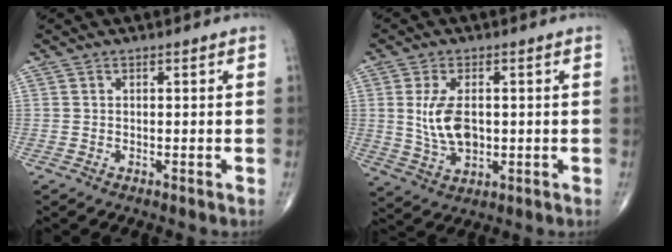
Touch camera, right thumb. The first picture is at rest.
{"total": 8.3, "force": [0.6, 4.7, 6.8], "torque": [-0.125, -0.008, 0.020]}